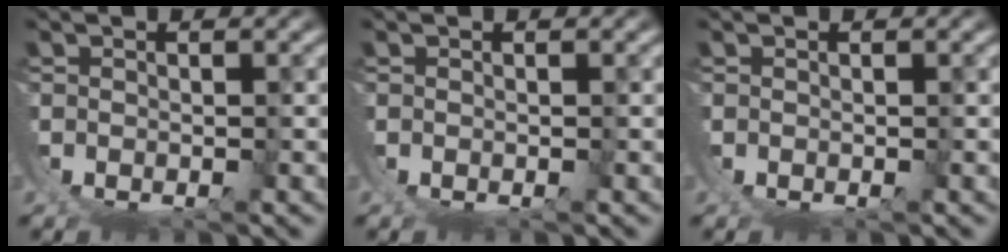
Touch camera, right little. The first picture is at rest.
{"total": 0.0}
{"total": 0.0}